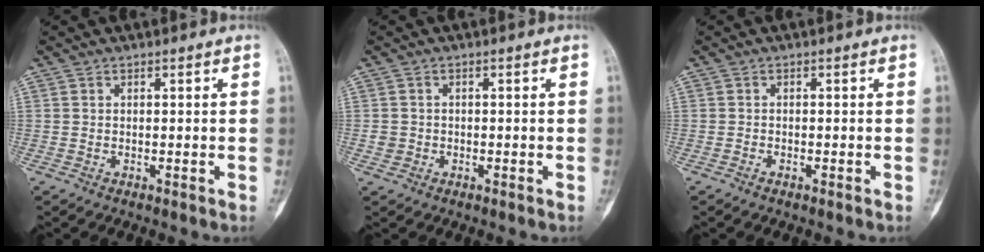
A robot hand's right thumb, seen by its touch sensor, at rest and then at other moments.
{"total": 1.8, "force": [-0.4, 1.7, 0.4], "torque": [0.000, 0.006, -0.008]}
{"total": 0.6, "force": [-0.5, 0.3, 0.3], "torque": [-0.009, 0.002, -0.011]}